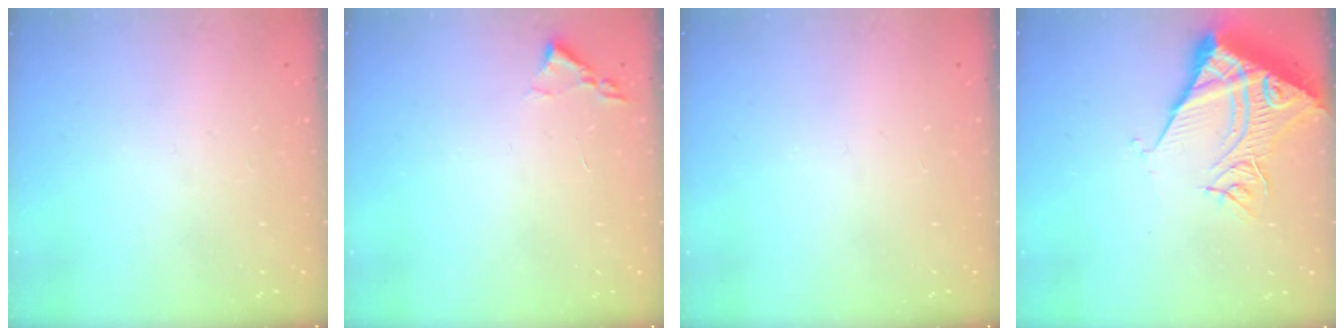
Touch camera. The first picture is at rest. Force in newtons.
{"total": 1.8, "press": 1.8, "slide": 0.3}
{"total": 0.0}
{"total": 13.1, "press": 13.0, "slide": 1.7}